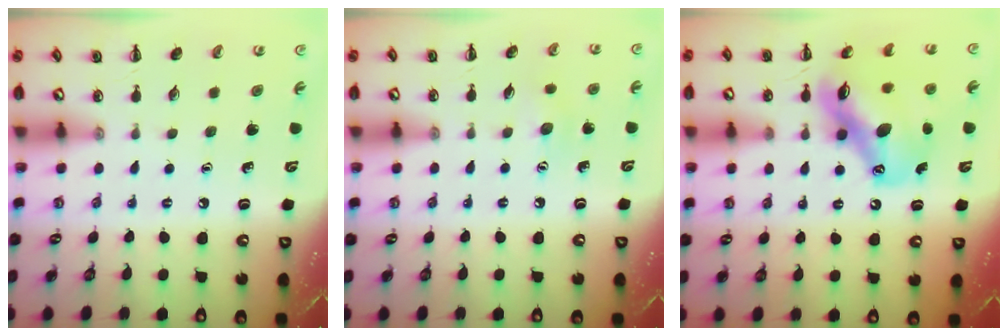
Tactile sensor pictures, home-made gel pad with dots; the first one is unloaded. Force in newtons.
{"total": 6.0, "press": 5.8, "slide": 1.4}
{"total": 14.6, "press": 14.1, "slide": 3.7}